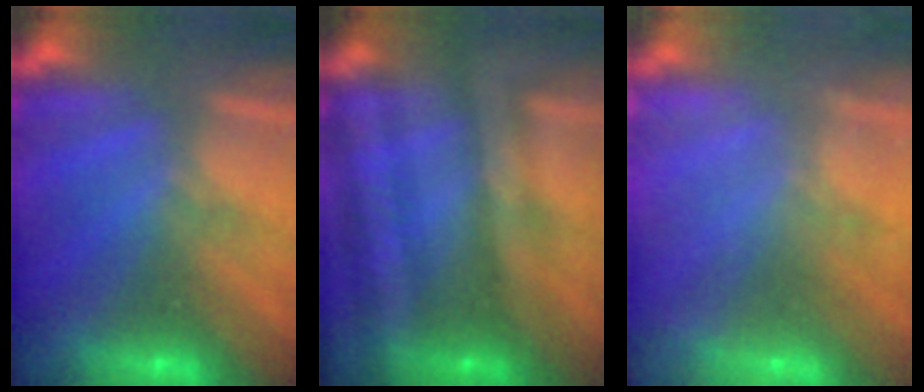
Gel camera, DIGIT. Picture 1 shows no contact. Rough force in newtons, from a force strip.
{"total": 2.4}
{"total": 2.4}